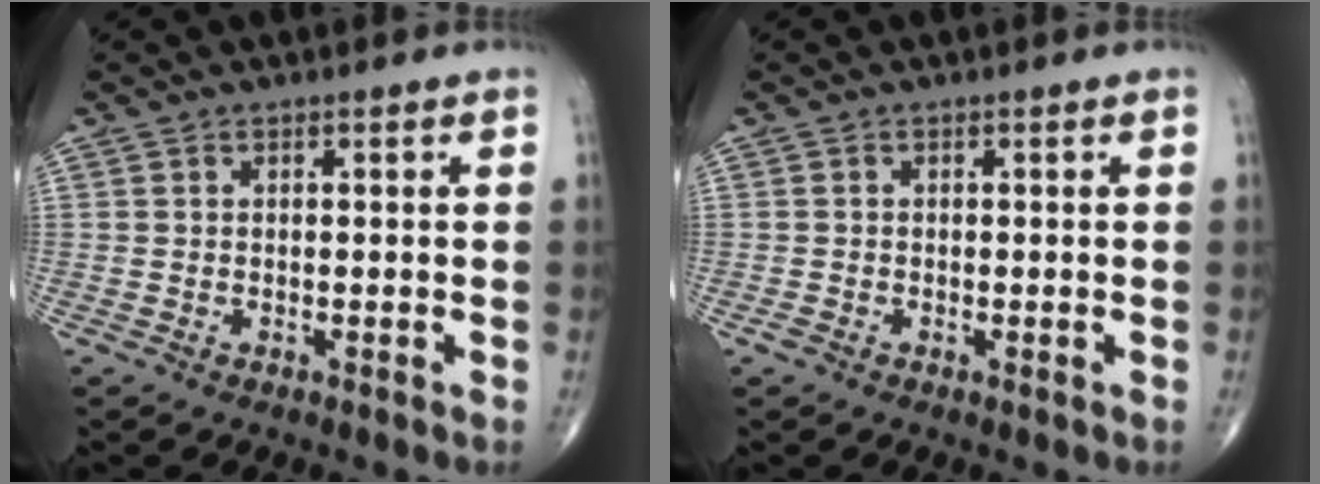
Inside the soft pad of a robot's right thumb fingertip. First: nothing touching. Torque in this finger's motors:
{"motor_torque": [0.31, 0.16, 0.02, -0.24, 0.03]}